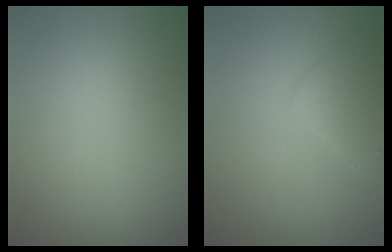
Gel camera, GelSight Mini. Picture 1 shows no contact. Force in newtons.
{"total": 2.8, "press": 2.8, "slide": 0.2}